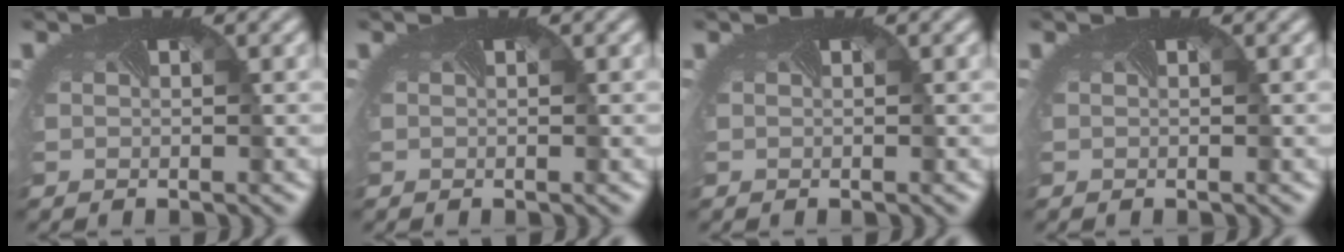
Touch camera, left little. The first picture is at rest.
{"total": 0.0}
{"total": 0.0}
{"total": 0.0}